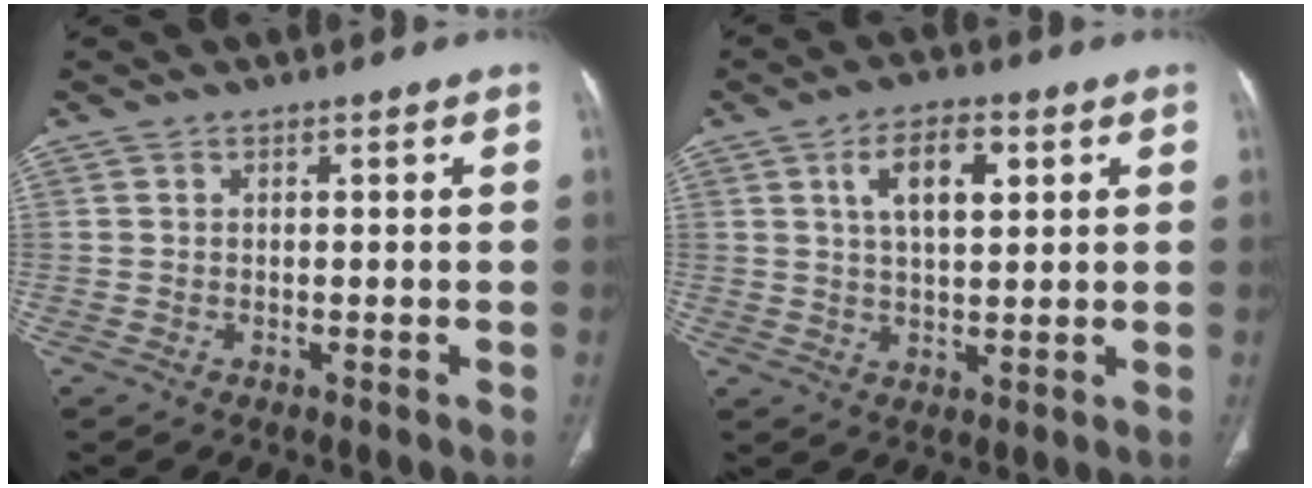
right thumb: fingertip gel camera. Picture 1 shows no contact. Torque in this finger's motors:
{"motor_torque": [-0.57, 2.12, 1.30, 0.37, 0.26]}